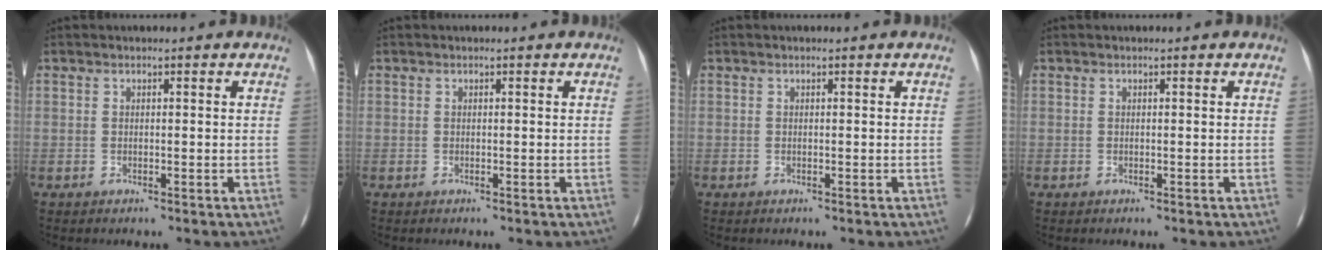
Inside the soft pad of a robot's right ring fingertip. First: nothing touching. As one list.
[{"total": 0.0}, {"total": 0.0}, {"total": 0.0}]